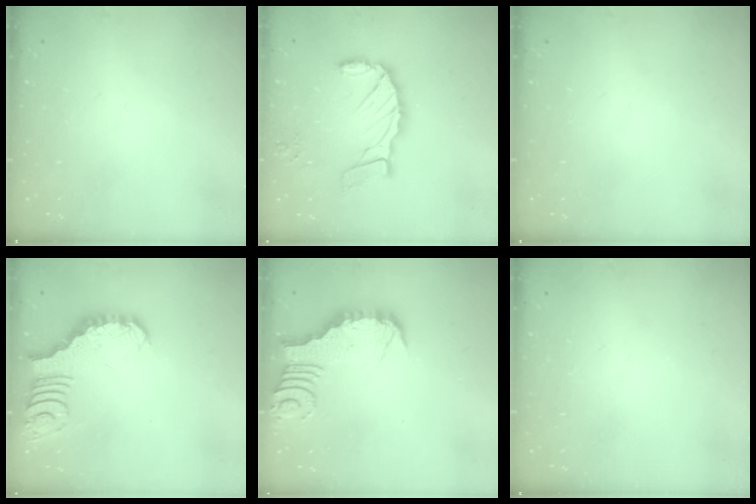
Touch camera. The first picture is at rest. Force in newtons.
{"total": 12.9, "press": 12.8, "slide": 1.6}
{"total": 0.0}
{"total": 3.6, "press": 3.5, "slide": 0.6}
{"total": 3.8, "press": 3.8, "slide": 0.1}
{"total": 1.5, "press": 1.5, "slide": 0.1}